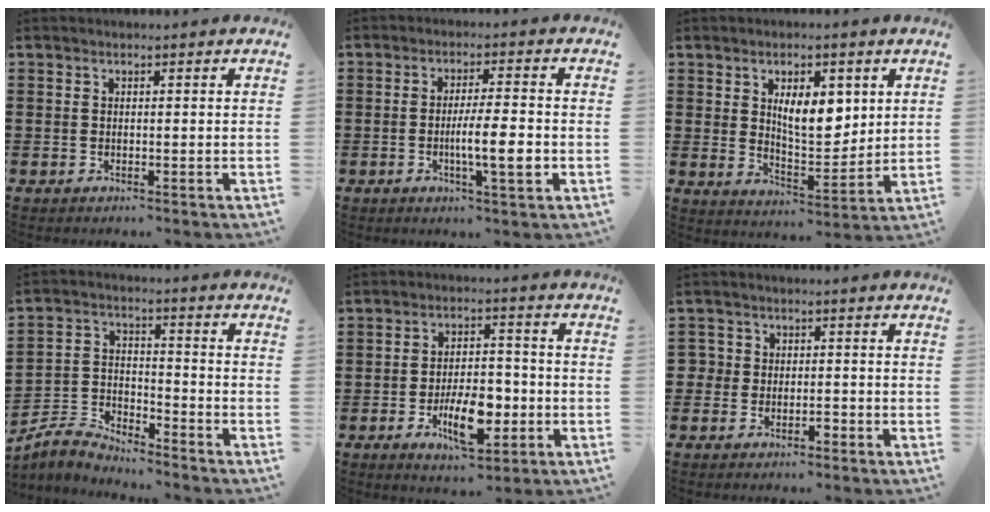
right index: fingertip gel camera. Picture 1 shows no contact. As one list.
[{"total": 6.8, "force": [-1.7, 0.9, 6.5], "torque": [-0.114, -0.006, -0.030]}, {"total": 8.0, "force": [2.8, 3.8, 6.4], "torque": [-0.103, -0.002, 0.042]}, {"total": 4.1, "force": [-4.1, 0.8, 0.3], "torque": [-0.026, -0.003, -0.091]}, {"total": 9.5, "force": [-3.3, 4.4, 7.7], "torque": [-0.135, -0.006, -0.061]}, {"total": 2.3, "force": [-1.1, 1.9, 0.6], "torque": [-0.020, 0.007, -0.026]}]